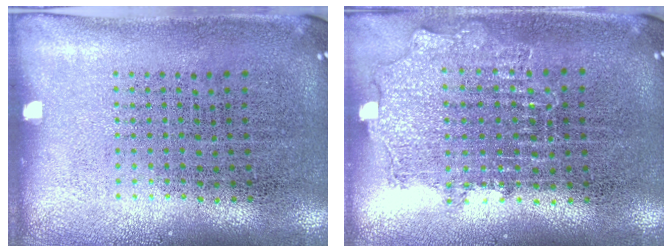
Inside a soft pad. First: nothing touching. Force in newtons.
{"total": 1.0, "press": 1.0, "slide": 0.2}